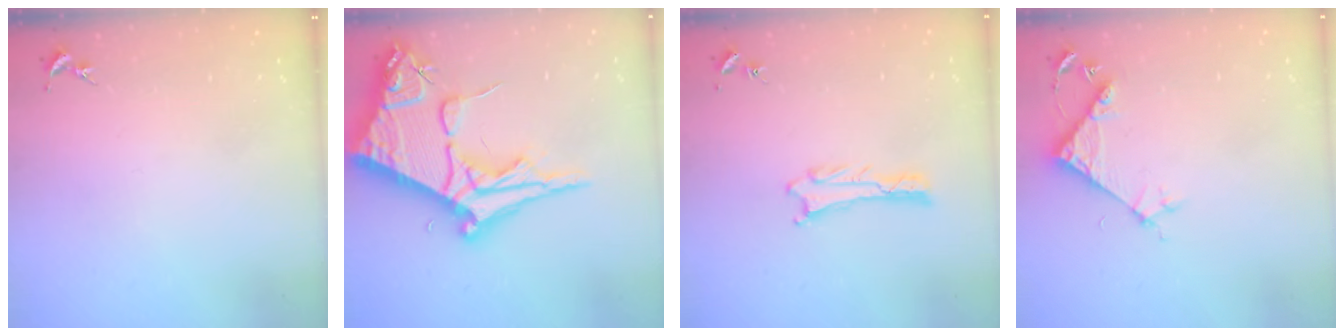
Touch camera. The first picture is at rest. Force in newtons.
{"total": 16.1, "press": 16.1, "slide": 1.6}
{"total": 0.8, "press": 0.7, "slide": 0.1}
{"total": 5.4, "press": 5.4, "slide": 0.4}